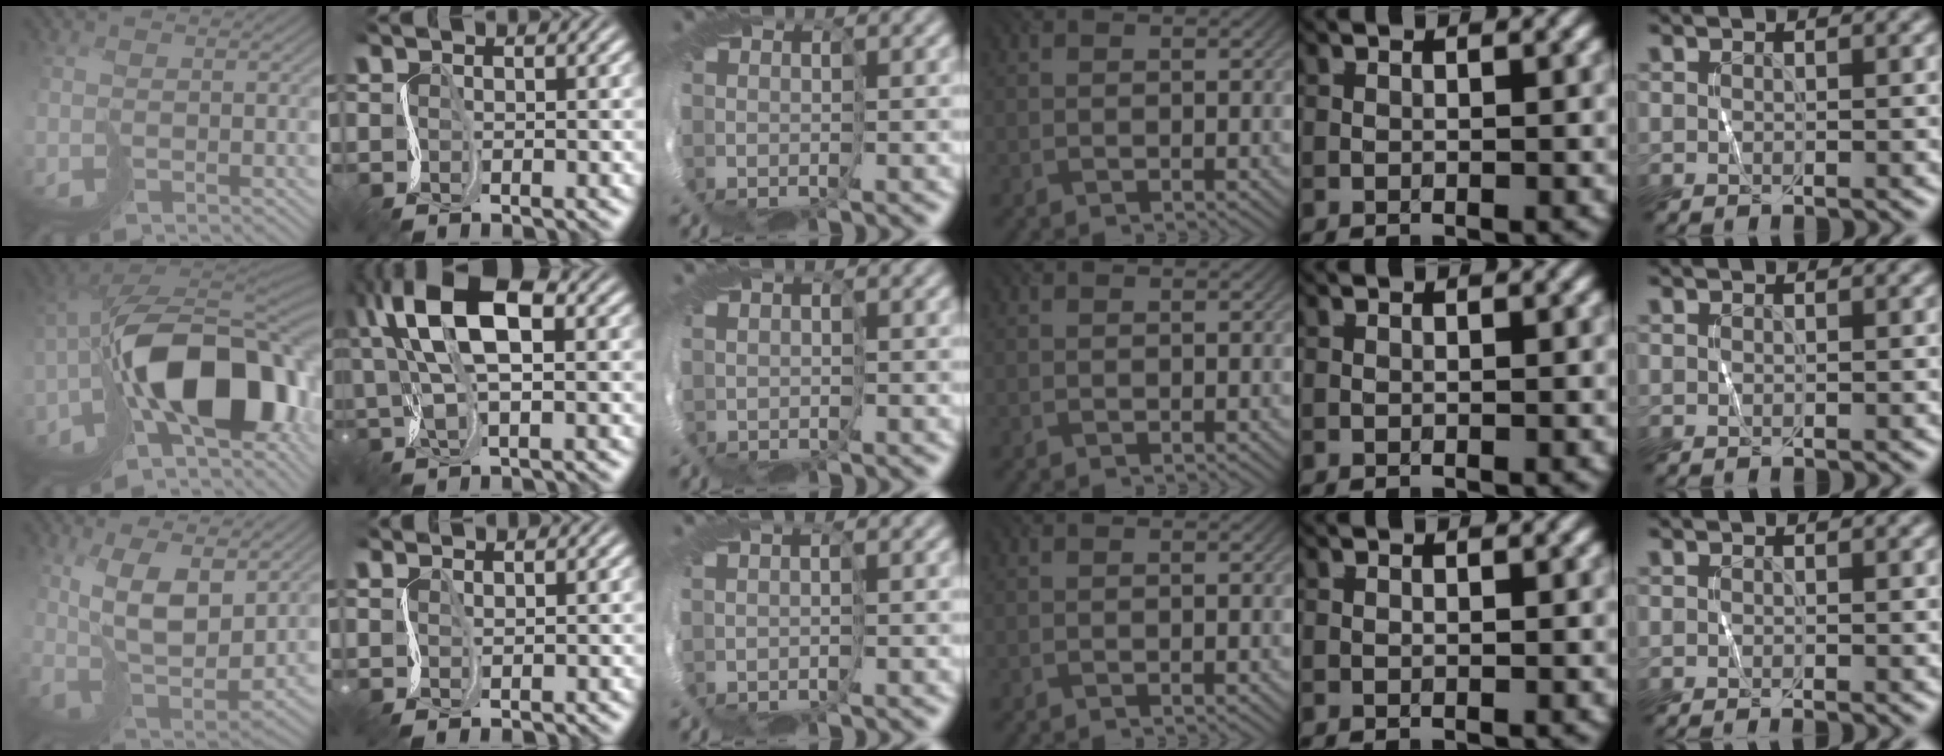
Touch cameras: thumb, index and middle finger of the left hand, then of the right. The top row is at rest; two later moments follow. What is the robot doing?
{"motion": "cut", "object": "wrapping paper"}